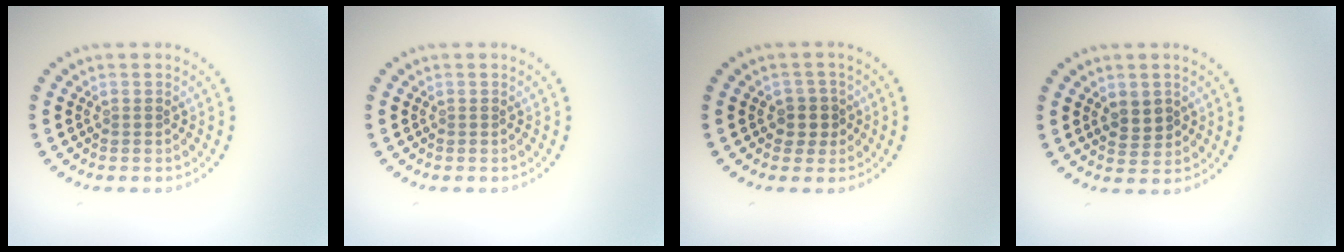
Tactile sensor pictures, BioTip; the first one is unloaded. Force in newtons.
{"total": 0.0}
{"total": 2.1, "press": 1.9, "slide": 1.1}
{"total": 1.8, "press": 1.7, "slide": 0.5}